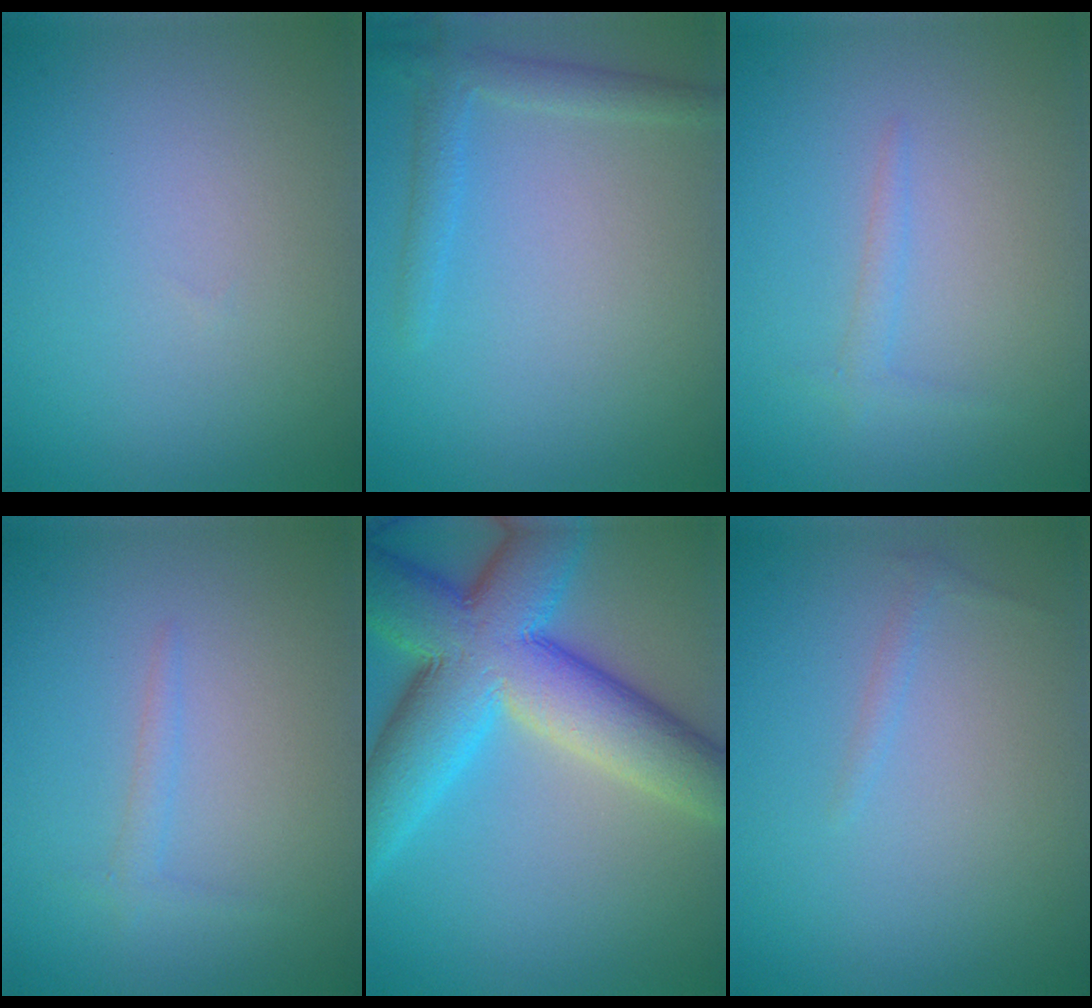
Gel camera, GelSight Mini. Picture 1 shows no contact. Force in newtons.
{"total": 2.0, "press": 2.0, "slide": 0.1}
{"total": 1.0, "press": 1.0, "slide": 0.1}
{"total": 1.0, "press": 1.0, "slide": 0.1}
{"total": 10.7, "press": 10.7, "slide": 0.8}
{"total": 0.6, "press": 0.6, "slide": 0.1}